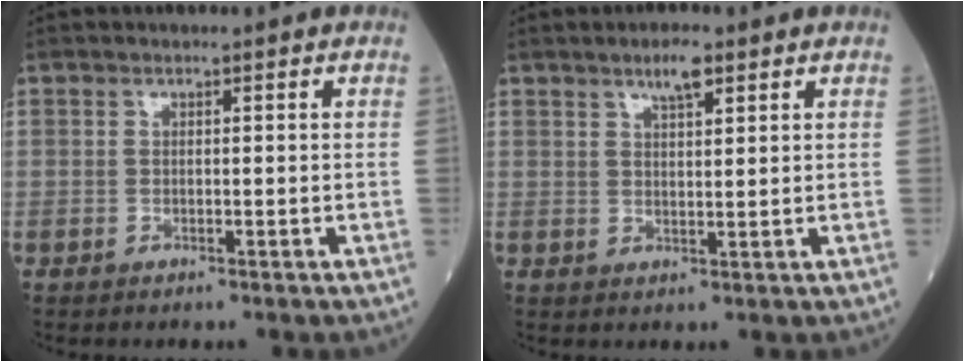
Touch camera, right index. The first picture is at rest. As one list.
[{"total": 3.5, "force": [2.2, 0.7, 2.6], "torque": [-0.046, 0.003, 0.037]}]